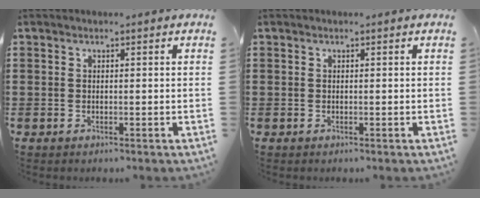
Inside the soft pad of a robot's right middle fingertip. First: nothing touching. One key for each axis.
{"total": 0.0}